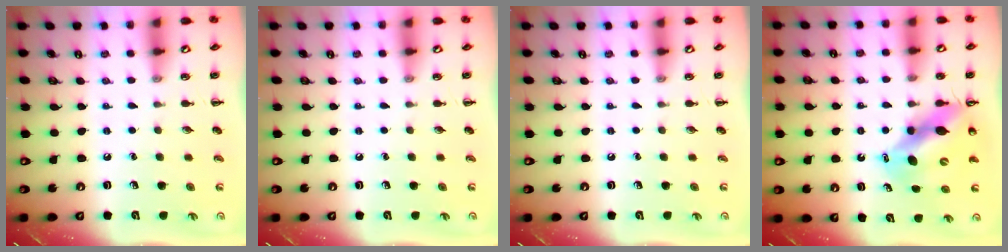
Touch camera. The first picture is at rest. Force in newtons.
{"total": 0.0}
{"total": 0.0}
{"total": 12.6, "press": 12.0, "slide": 3.8}